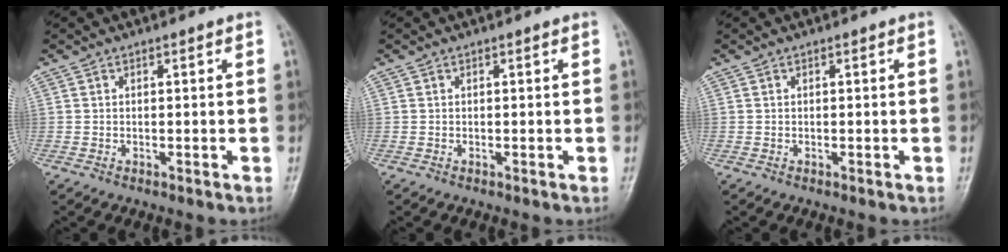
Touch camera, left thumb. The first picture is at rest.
{"total": 0.0}
{"total": 0.0}